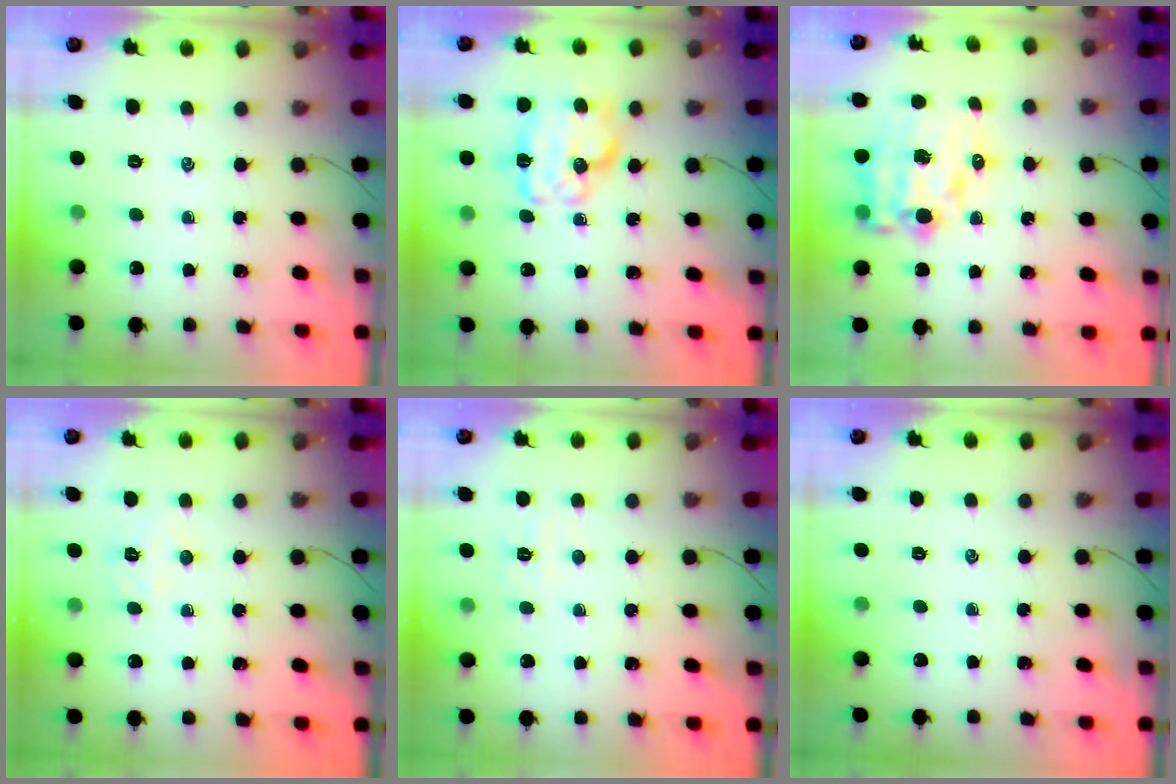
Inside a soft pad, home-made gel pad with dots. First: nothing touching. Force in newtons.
{"total": 14.2, "press": 14.2, "slide": 0.4}
{"total": 13.7, "press": 13.3, "slide": 3.2}
{"total": 5.4, "press": 5.3, "slide": 1.0}
{"total": 4.4, "press": 4.3, "slide": 1.0}
{"total": 0.0}